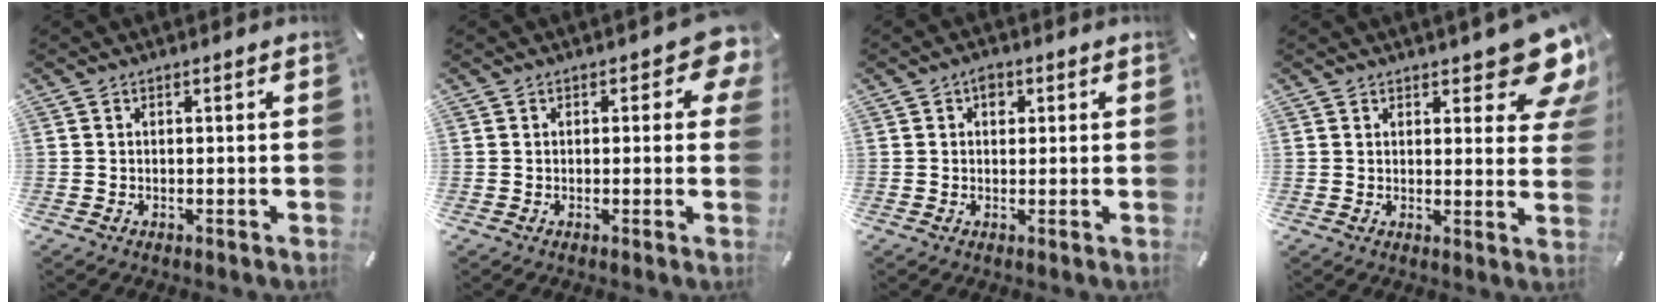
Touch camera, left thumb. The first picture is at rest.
{"total": 5.2, "force": [1.6, 2.8, 4.1], "torque": [-0.042, -0.003, 0.020]}
{"total": 2.2, "force": [0.7, 1.7, 1.3], "torque": [-0.011, 0.001, 0.007]}
{"total": 11.0, "force": [7.3, 4.3, 7.0], "torque": [-0.069, -0.056, 0.124]}